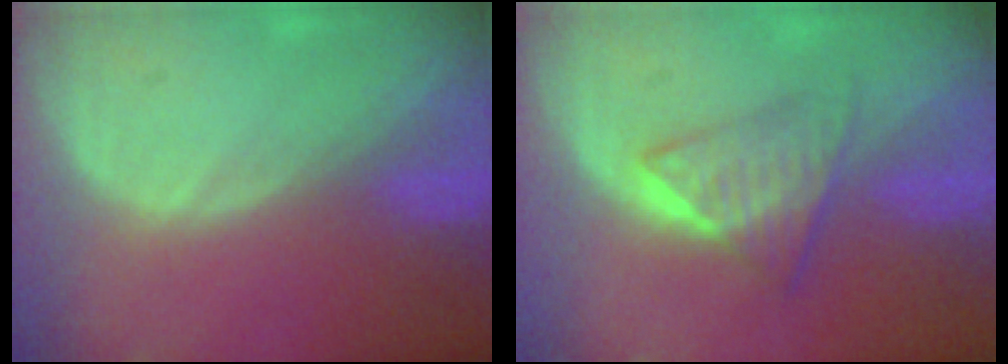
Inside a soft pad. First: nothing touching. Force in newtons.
{"total": 6.2, "press": 5.4, "slide": 3.0}